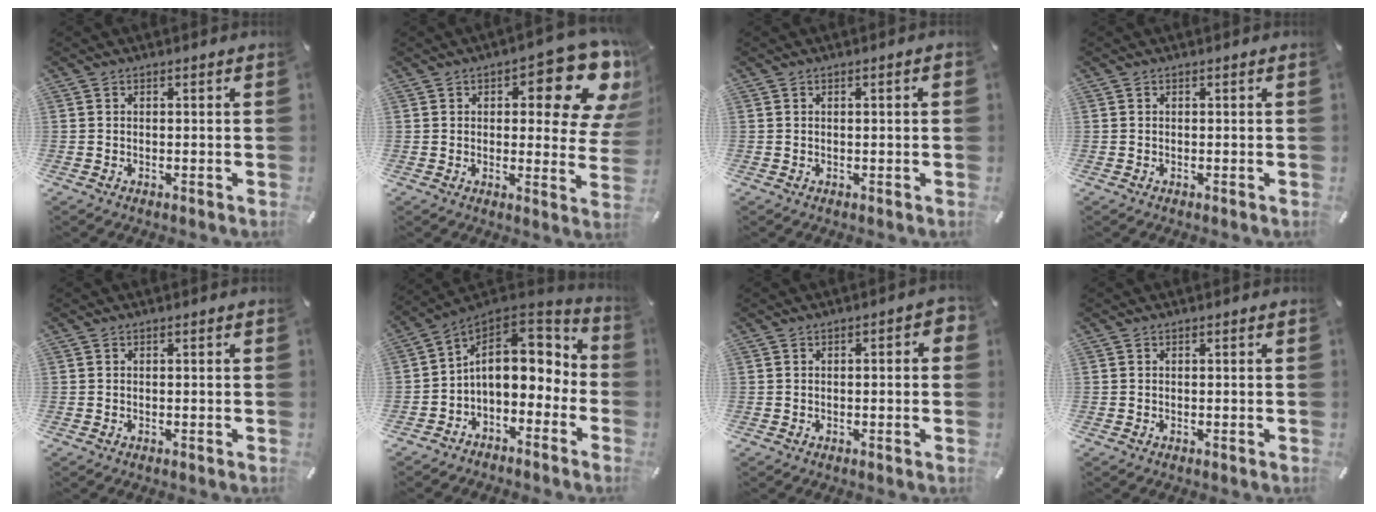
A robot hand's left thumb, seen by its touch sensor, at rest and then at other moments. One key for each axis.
{"total": 16.3, "fx": 7.6, "fy": 6.5, "fz": 12.9, "tx": -0.151, "ty": -0.060, "tz": 0.121}
{"total": 1.6, "fx": 0.2, "fy": 0.2, "fz": 1.5, "tx": -0.026, "ty": -0.001, "tz": 0.003}
{"total": 0.0}
{"total": 0.0}
{"total": 14.4, "fx": 1.9, "fy": 9.6, "fz": 10.5, "tx": -0.159, "ty": -0.010, "tz": 0.037}
{"total": 3.1, "fx": -0.1, "fy": 1.2, "fz": 2.8, "tx": -0.035, "ty": 0.002, "tz": -0.006}
{"total": 0.0}